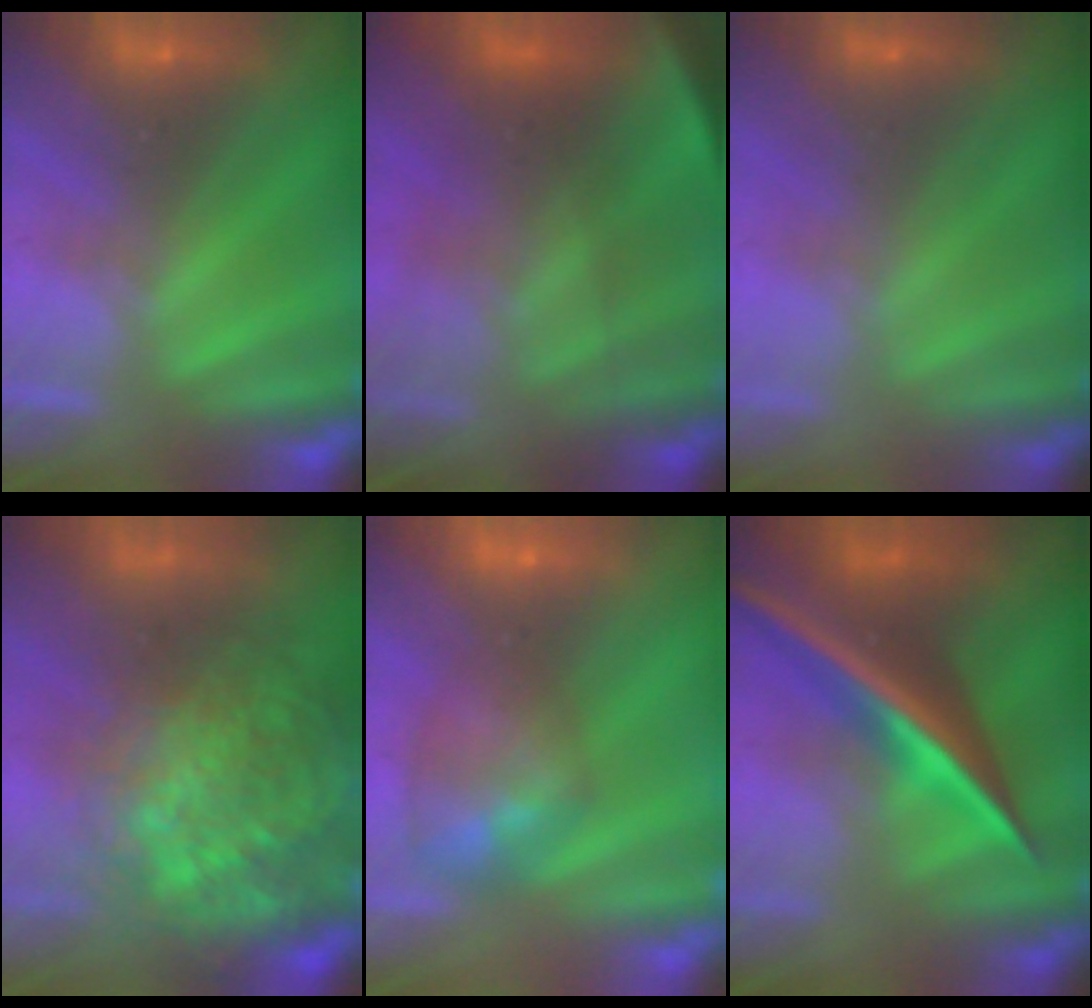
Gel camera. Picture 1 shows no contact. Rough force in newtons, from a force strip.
{"total": 4.9}
{"total": 1.6}
{"total": 8.9}
{"total": 7.7}
{"total": 2.6}